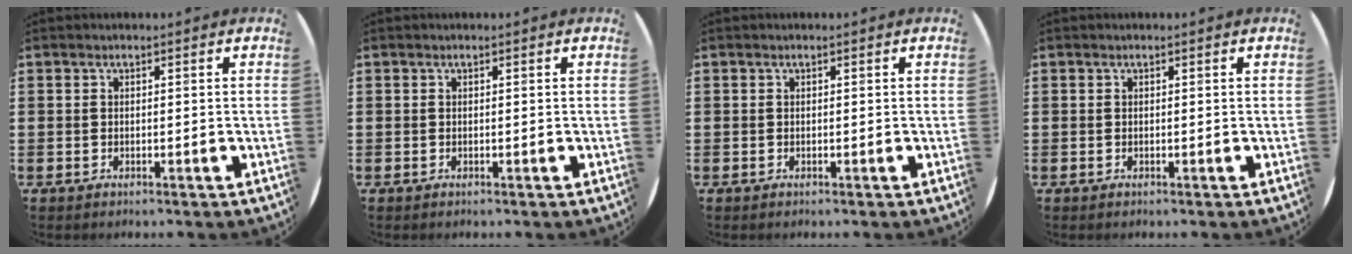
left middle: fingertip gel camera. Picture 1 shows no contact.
{"total": 0.0}
{"total": 0.0}
{"total": 0.0}